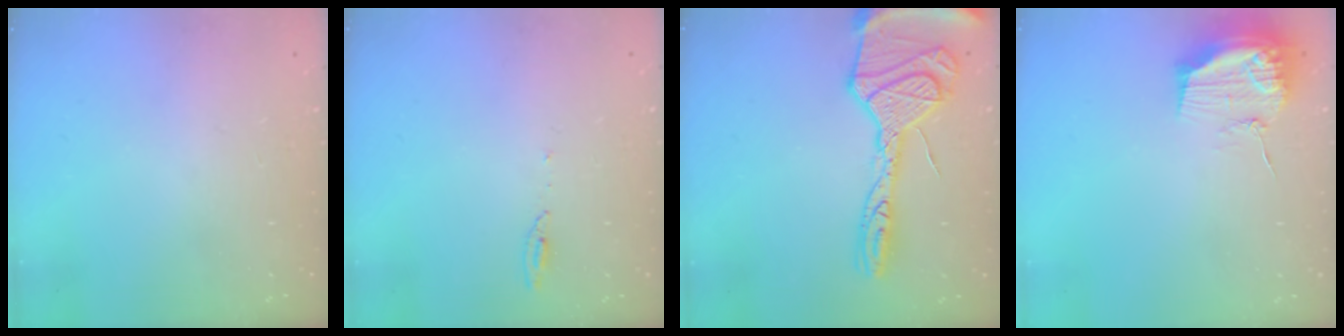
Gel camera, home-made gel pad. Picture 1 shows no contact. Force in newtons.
{"total": 4.1, "press": 4.0, "slide": 0.7}
{"total": 22.2, "press": 22.1, "slide": 2.0}
{"total": 15.6, "press": 15.6, "slide": 0.1}